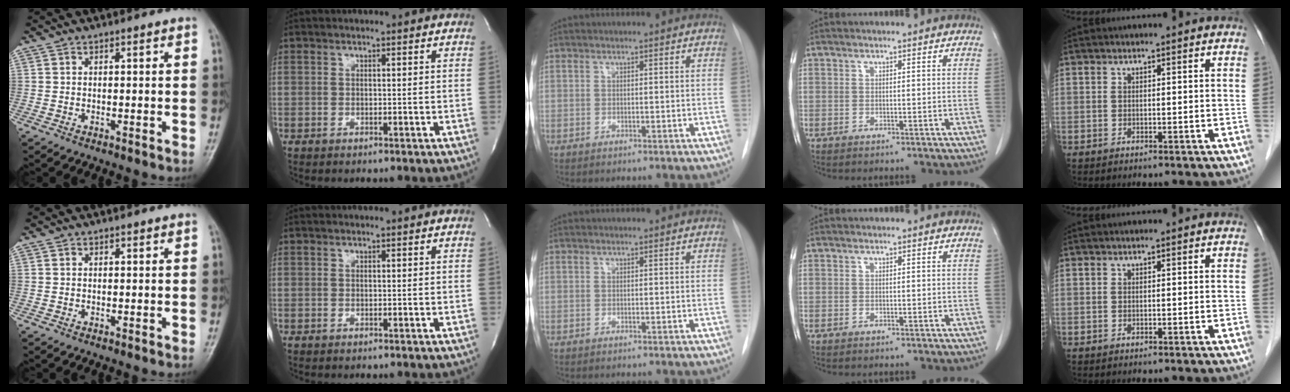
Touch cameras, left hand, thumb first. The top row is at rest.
{}